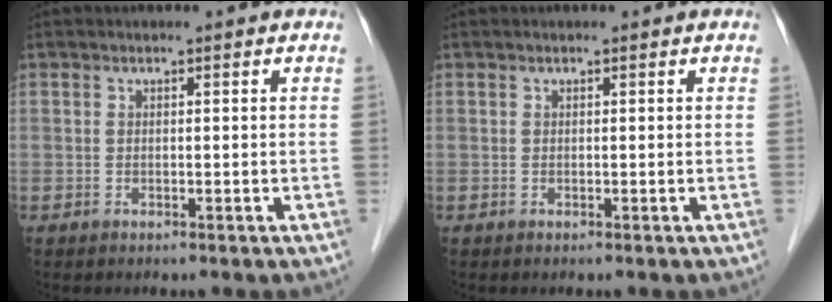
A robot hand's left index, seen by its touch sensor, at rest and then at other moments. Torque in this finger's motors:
{"motor_torque": [0.00, 0.00, 0.00, 0.00]}